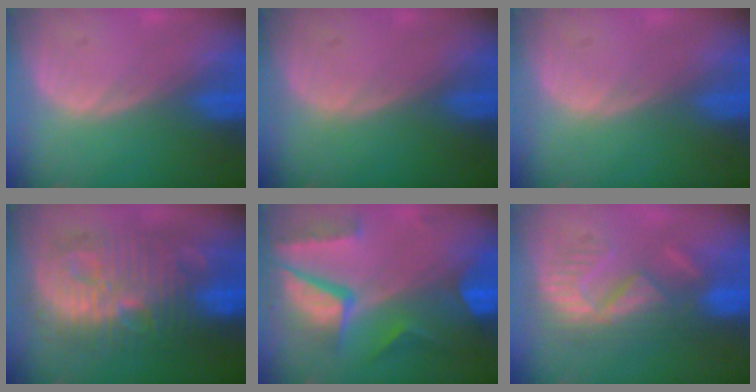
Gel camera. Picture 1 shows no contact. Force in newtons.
{"total": 0.0}
{"total": 0.0}
{"total": 13.7, "press": 13.6, "slide": 1.2}
{"total": 10.4, "press": 8.8, "slide": 5.6}
{"total": 8.9, "press": 8.1, "slide": 3.6}